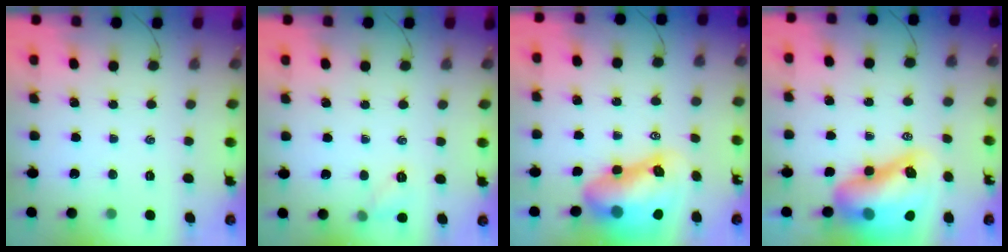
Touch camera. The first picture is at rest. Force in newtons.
{"total": 6.0, "press": 5.7, "slide": 1.8}
{"total": 13.0, "press": 12.5, "slide": 3.6}
{"total": 16.0, "press": 15.4, "slide": 4.4}